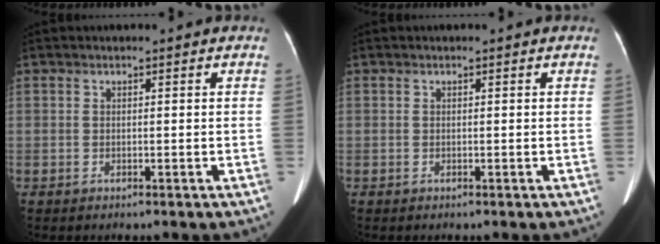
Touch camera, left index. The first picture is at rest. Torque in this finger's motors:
{"motor_torque": [0.00, 0.00, 0.00, 0.00]}